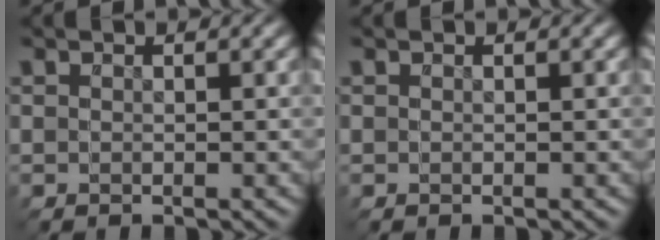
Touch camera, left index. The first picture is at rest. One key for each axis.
{"total": 0.0}